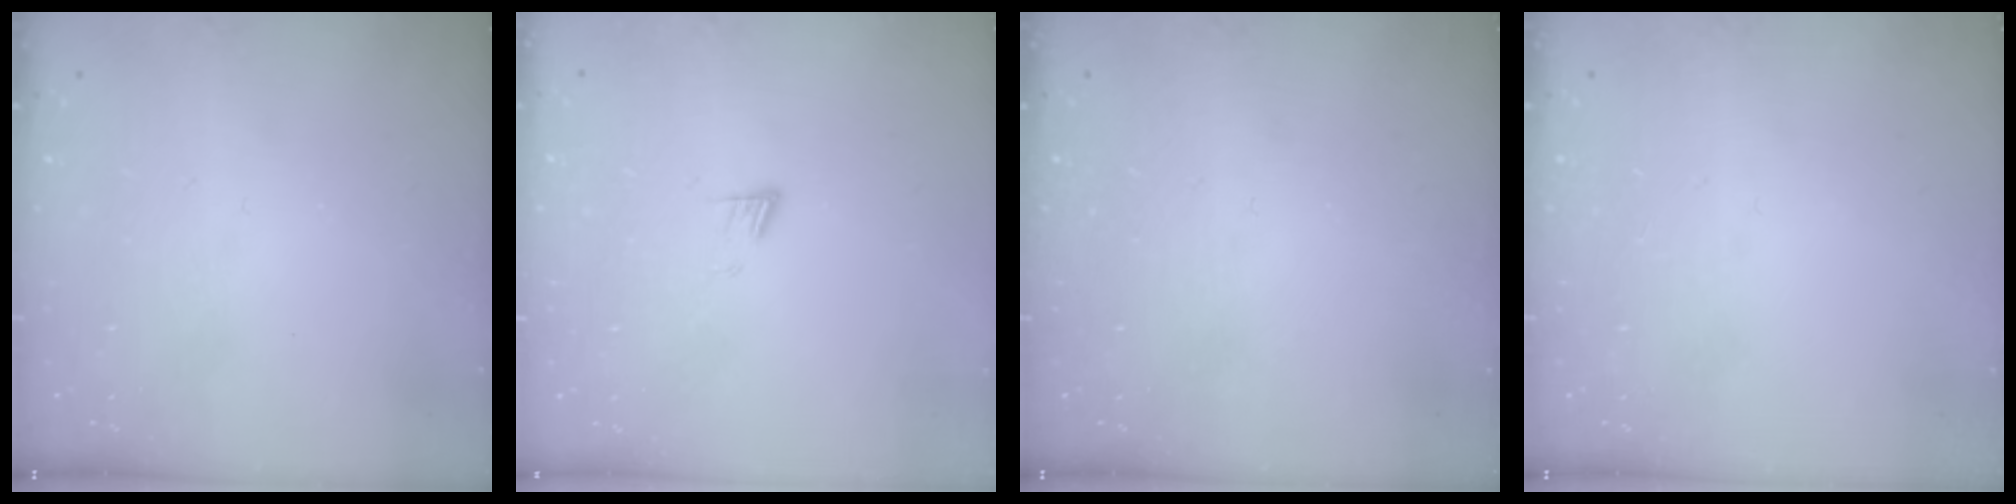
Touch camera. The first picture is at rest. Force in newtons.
{"total": 5.0, "press": 4.9, "slide": 0.5}
{"total": 0.0}
{"total": 0.0}